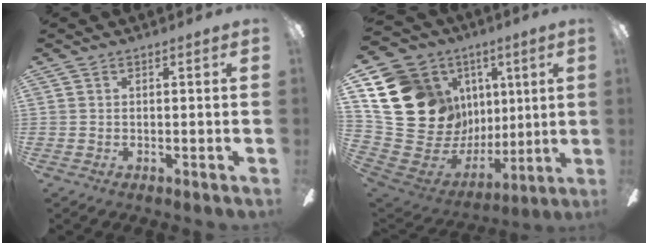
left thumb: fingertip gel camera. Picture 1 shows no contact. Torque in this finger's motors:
{"motor_torque": [2.54, 2.47, 1.88, -0.89, 0.41]}